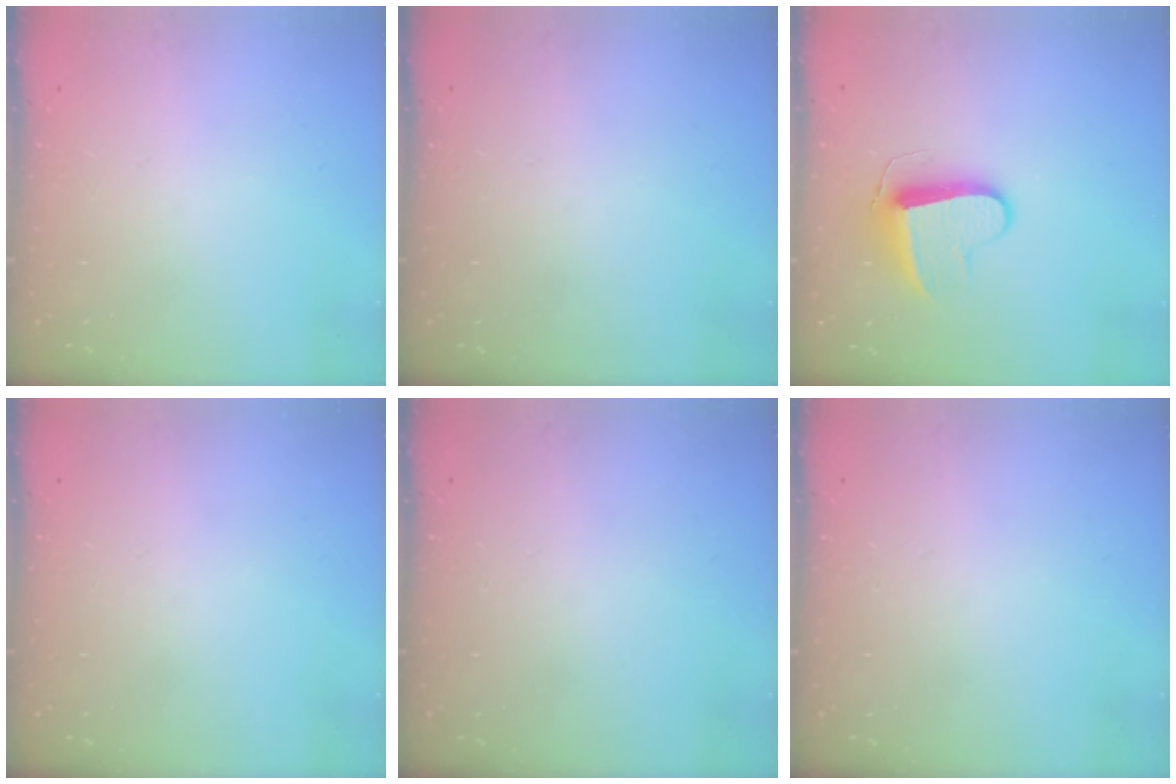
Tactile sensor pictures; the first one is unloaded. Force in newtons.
{"total": 0.0}
{"total": 9.1, "press": 9.1, "slide": 0.2}
{"total": 0.0}
{"total": 0.0}
{"total": 0.0}